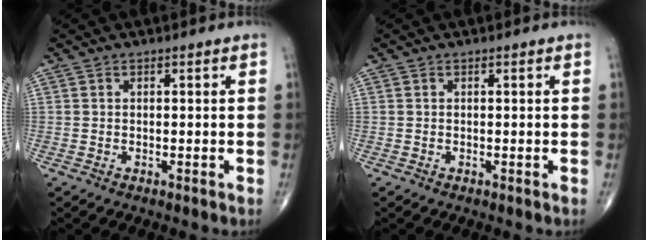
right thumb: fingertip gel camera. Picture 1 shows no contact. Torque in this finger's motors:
{"motor_torque": [0.00, 0.00, 0.00, 0.00, 0.00]}